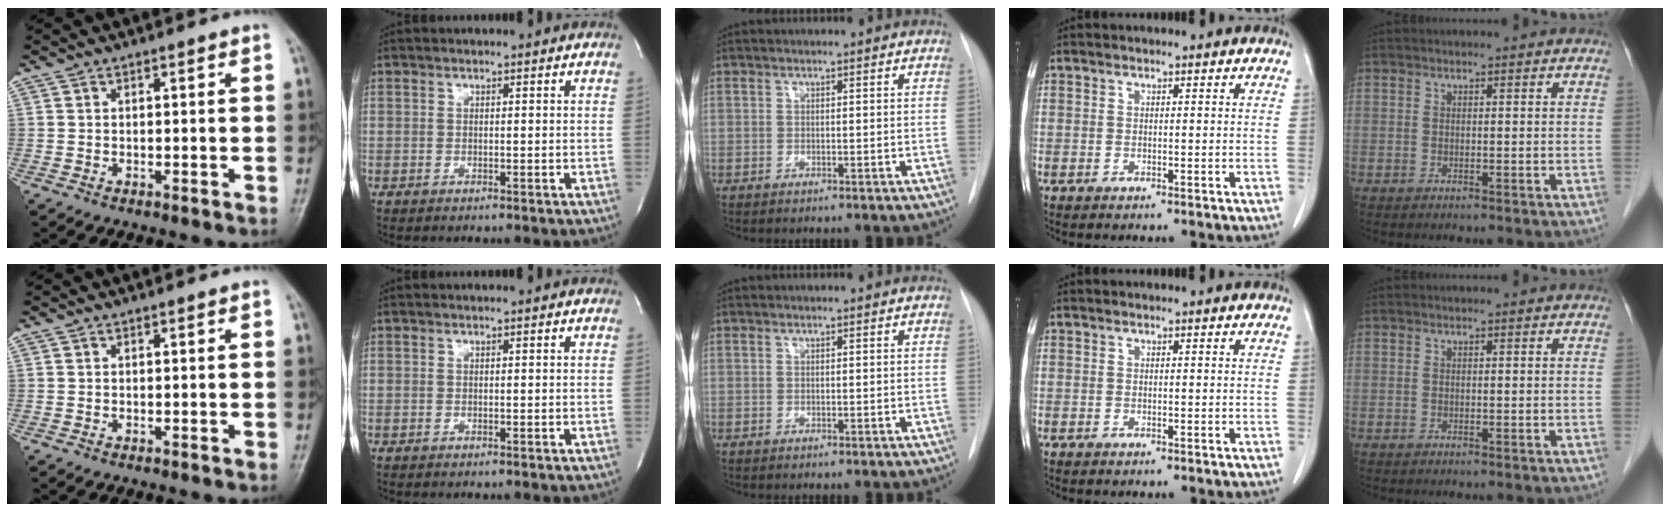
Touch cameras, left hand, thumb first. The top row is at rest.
{}